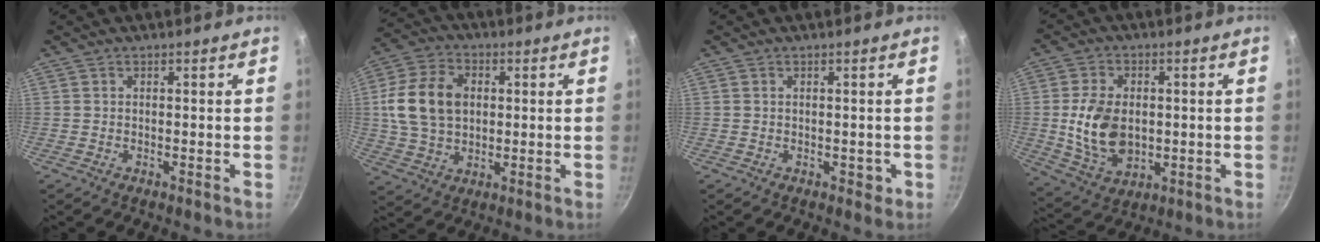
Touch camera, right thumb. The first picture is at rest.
{"total": 14.2, "force": [1.9, 10.3, 9.5], "torque": [-0.162, 0.011, 0.030]}
{"total": 1.4, "force": [-0.1, 1.0, 1.0], "torque": [-0.005, 0.000, 0.000]}
{"total": 12.5, "force": [-0.1, 8.5, 9.2], "torque": [-0.160, -0.007, 0.007]}